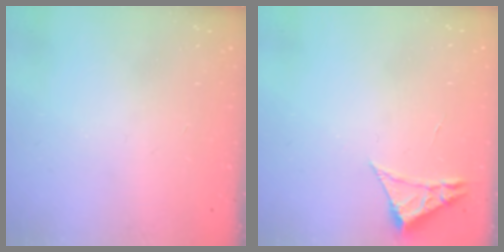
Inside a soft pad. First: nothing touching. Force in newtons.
{"total": 2.3, "press": 2.3, "slide": 0.4}